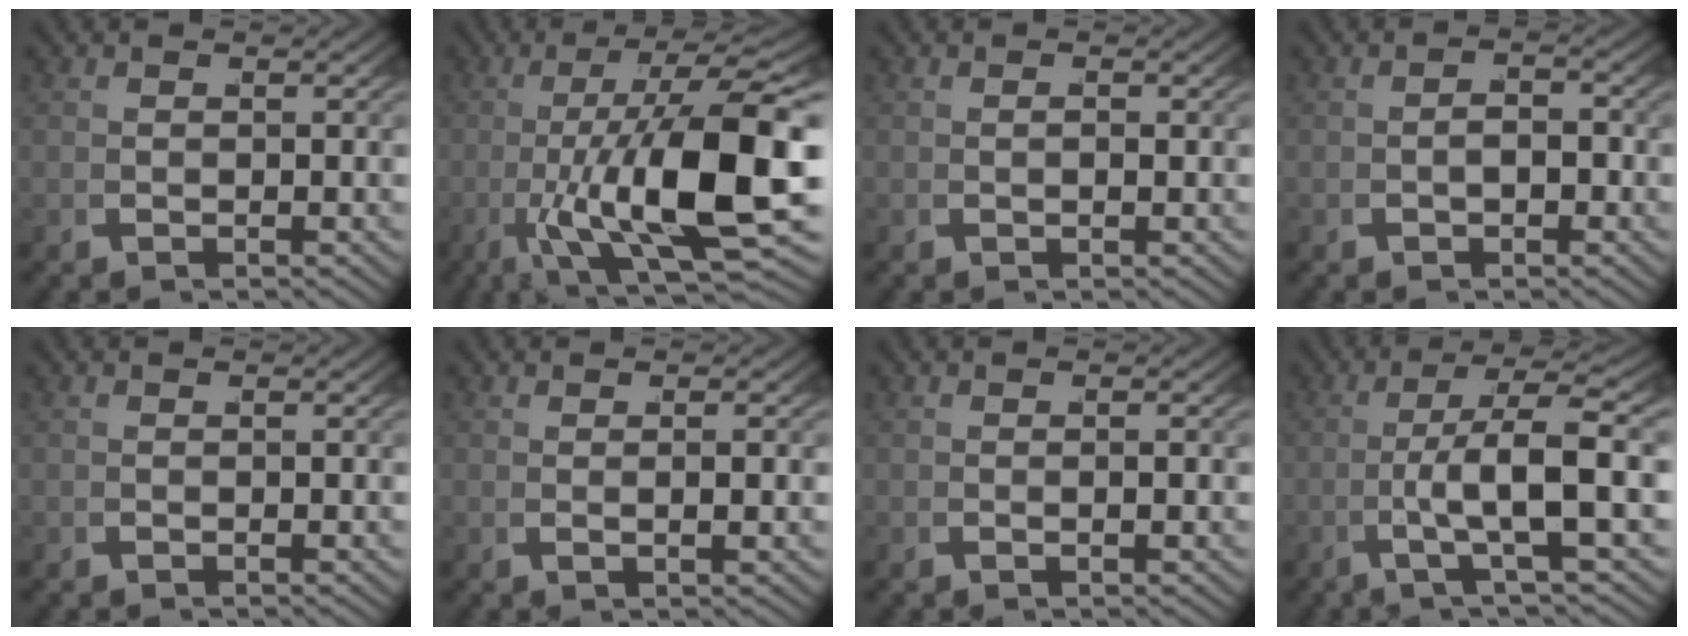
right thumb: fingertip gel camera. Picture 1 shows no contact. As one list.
[{"total": 15.5, "force": [-1.8, 6.1, 14.2], "torque": [-0.276, -0.045, 0.008]}, {"total": 0.6, "force": [0.0, 0.3, 0.5], "torque": [-0.009, 0.002, 0.000]}, {"total": 1.5, "force": [-0.6, 0.8, 1.2], "torque": [-0.016, 0.002, -0.012]}, {"total": 0.0}, {"total": 1.3, "force": [0.5, 0.0, 1.2], "torque": [-0.024, 0.003, 0.010]}, {"total": 0.6, "force": [0.1, 0.1, 0.6], "torque": [-0.014, 0.002, 0.002]}, {"total": 8.1, "force": [-0.4, 2.0, 7.8], "torque": [-0.150, -0.007, 0.002]}]